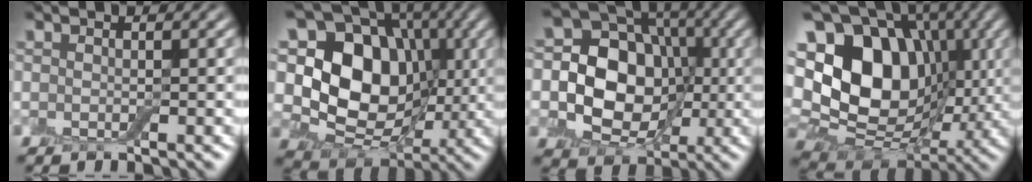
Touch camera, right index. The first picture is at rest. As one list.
[{"total": 13.1, "force": [1.9, 10.1, 8.1], "torque": [-0.134, 0.012, 0.016]}, {"total": 13.6, "force": [0.2, 11.2, 7.8], "torque": [-0.129, 0.035, -0.023]}, {"total": 17.5, "force": [3.0, 13.4, 10.8], "torque": [-0.193, 0.022, 0.061]}]